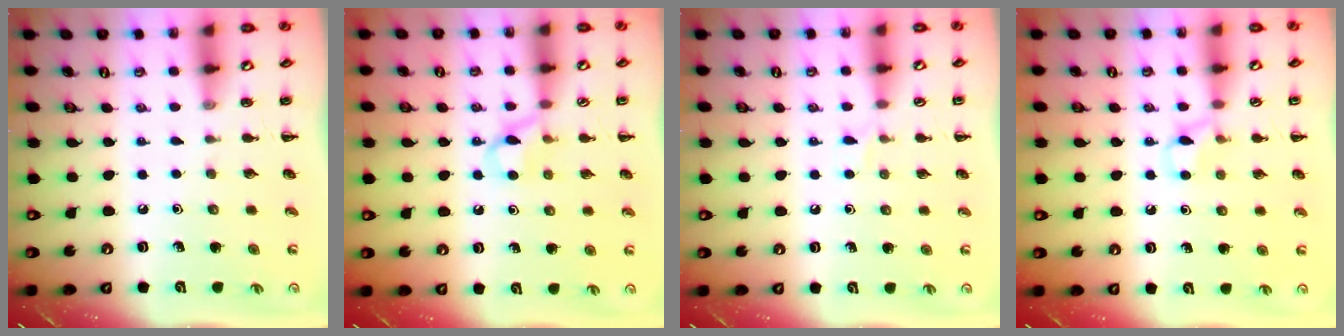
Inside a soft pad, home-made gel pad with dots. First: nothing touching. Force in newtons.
{"total": 5.3, "press": 5.1, "slide": 1.5}
{"total": 3.9, "press": 3.7, "slide": 1.2}
{"total": 6.2, "press": 5.9, "slide": 2.0}